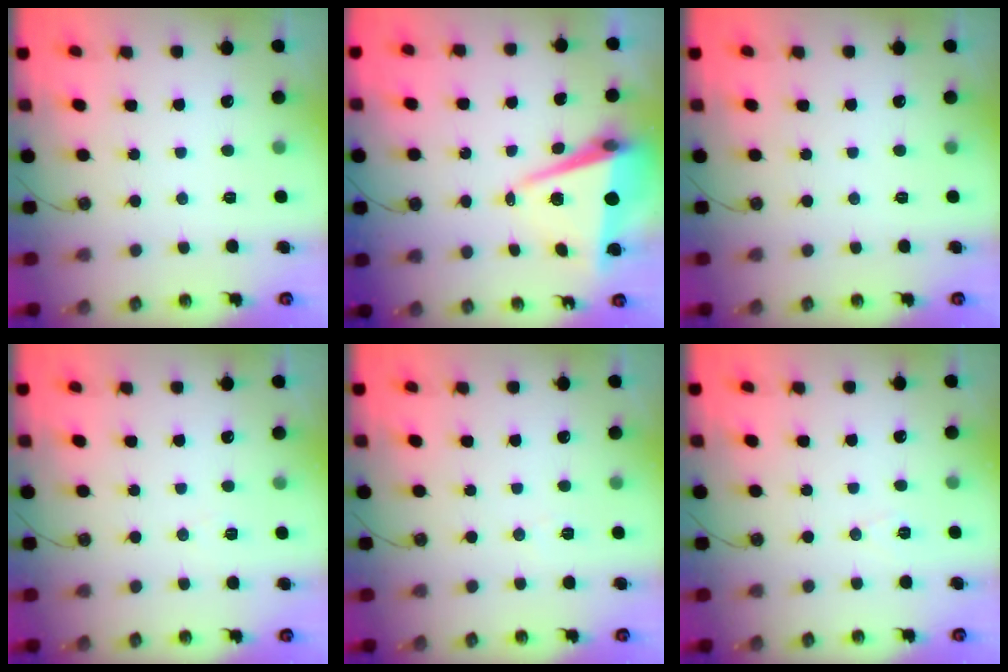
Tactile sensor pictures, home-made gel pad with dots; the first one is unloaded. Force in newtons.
{"total": 8.9, "press": 8.3, "slide": 3.3}
{"total": 0.0}
{"total": 4.9, "press": 3.3, "slide": 3.6}
{"total": 5.3, "press": 3.2, "slide": 4.3}
{"total": 5.6, "press": 3.4, "slide": 4.5}